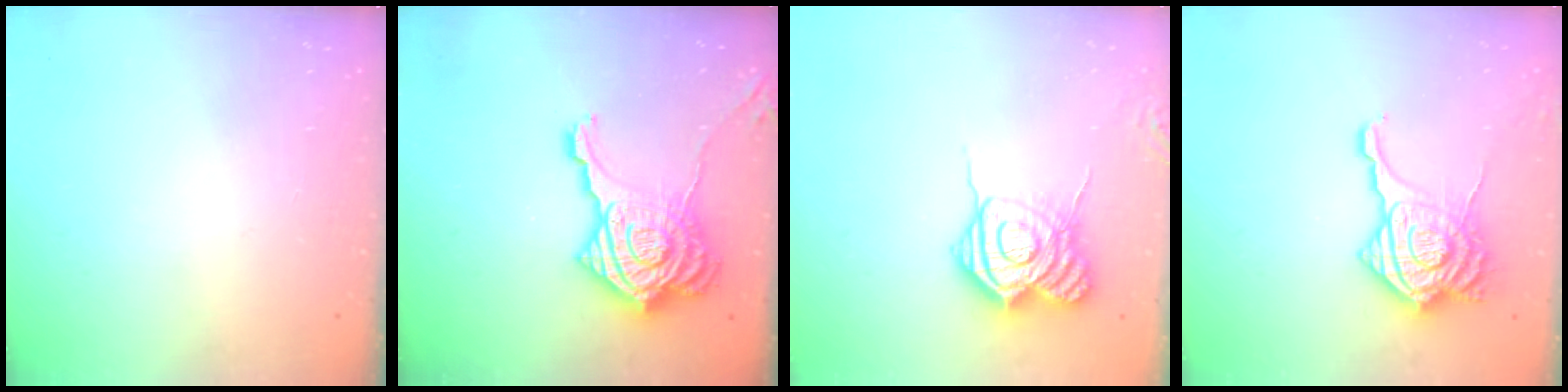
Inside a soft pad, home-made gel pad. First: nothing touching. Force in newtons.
{"total": 23.1, "press": 23.0, "slide": 2.2}
{"total": 15.5, "press": 15.5, "slide": 1.1}
{"total": 15.7, "press": 15.6, "slide": 1.6}